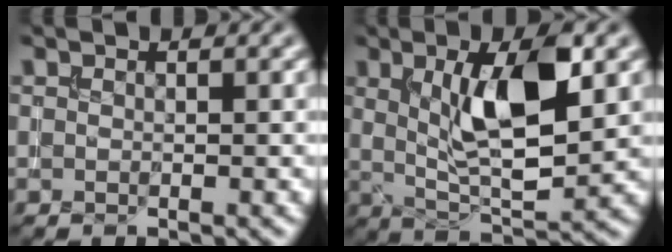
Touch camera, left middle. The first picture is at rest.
{"total": 8.3, "force": [2.1, 2.6, 7.6], "torque": [-0.130, -0.010, 0.038]}